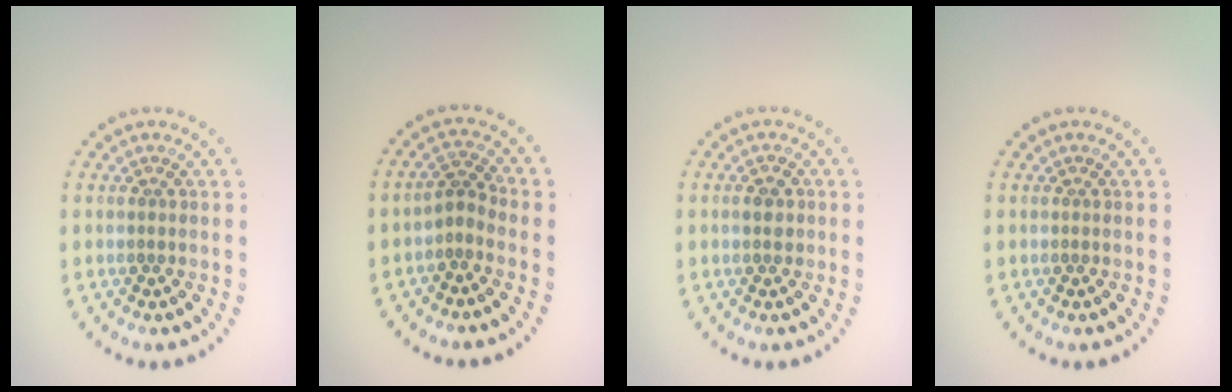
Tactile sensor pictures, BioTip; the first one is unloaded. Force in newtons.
{"total": 1.7, "press": 1.2, "slide": 1.3}
{"total": 1.4, "press": 1.4, "slide": 0.0}
{"total": 0.0}